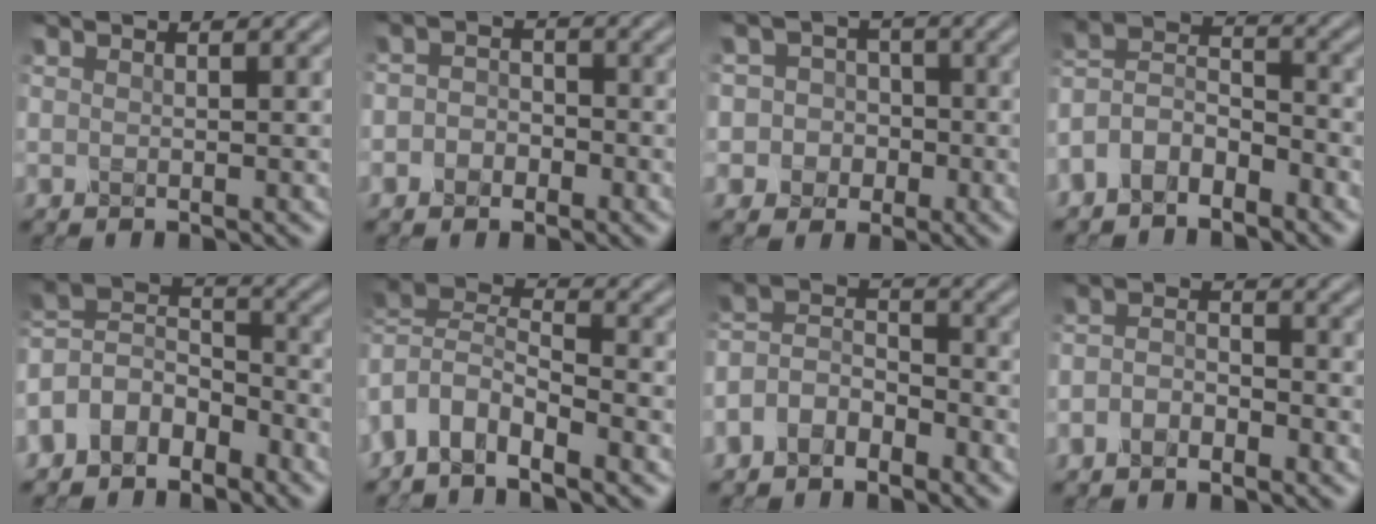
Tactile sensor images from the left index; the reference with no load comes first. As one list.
[{"total": 2.1, "force": [-1.0, 1.7, 0.9], "torque": [-0.008, 0.002, -0.029]}, {"total": 5.1, "force": [-1.3, 4.9, 0.7], "torque": [0.010, 0.014, -0.050]}, {"total": 4.9, "force": [-3.4, 2.5, 2.4], "torque": [-0.048, 0.008, -0.078]}, {"total": 6.0, "force": [-3.9, 3.7, 2.7], "torque": [-0.047, 0.005, -0.091]}, {"total": 6.0, "force": [-3.6, 3.0, 3.7], "torque": [-0.067, 0.004, -0.083]}, {"total": 4.0, "force": [-2.7, 2.3, 1.8], "torque": [-0.037, 0.009, -0.062]}, {"total": 2.2, "force": [-1.3, 1.2, 1.4], "torque": [-0.028, 0.004, -0.030]}]